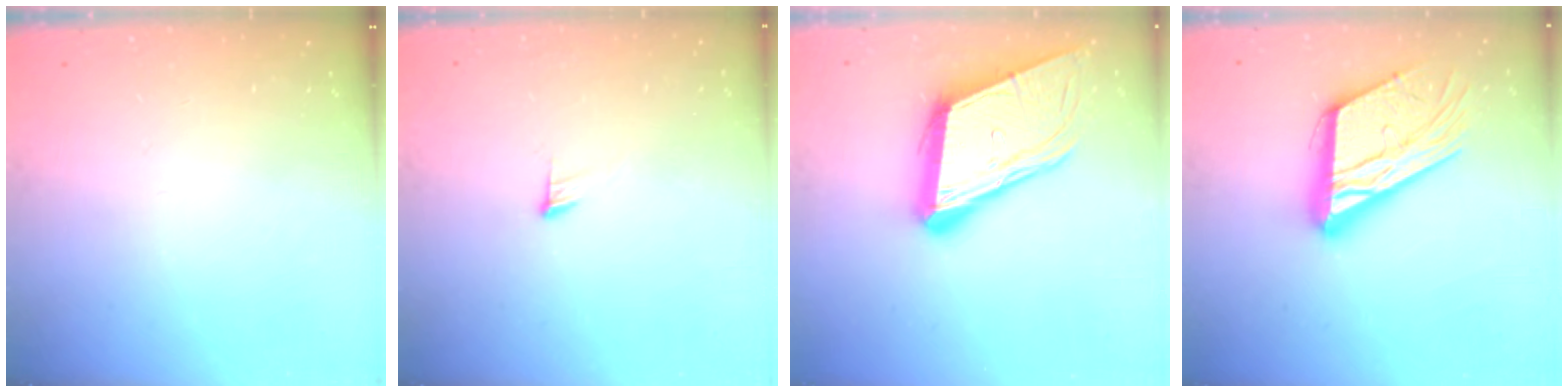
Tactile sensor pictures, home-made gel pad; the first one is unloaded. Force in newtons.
{"total": 4.0, "press": 4.0, "slide": 0.3}
{"total": 16.6, "press": 16.1, "slide": 4.0}
{"total": 19.7, "press": 19.6, "slide": 1.8}